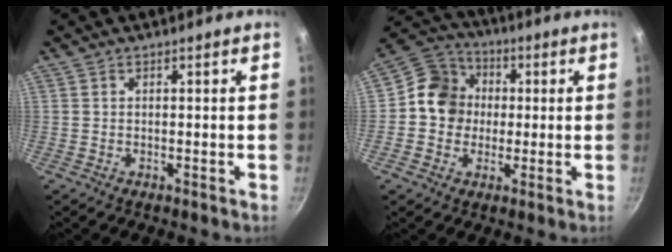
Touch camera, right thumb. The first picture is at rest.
{"total": 10.6, "force": [0.2, 9.6, 4.4], "torque": [-0.040, 0.021, -0.020]}